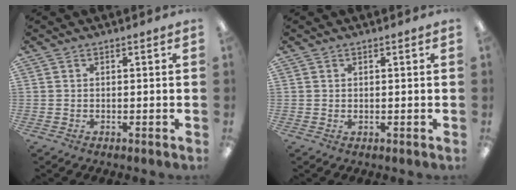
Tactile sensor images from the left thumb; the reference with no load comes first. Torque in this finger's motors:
{"motor_torque": [-0.16, 0.06, -0.12, 0.08, 0.00]}